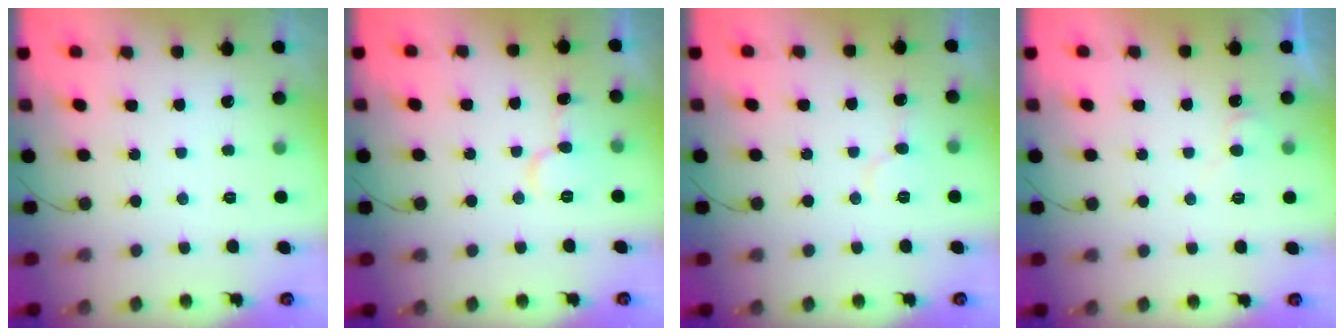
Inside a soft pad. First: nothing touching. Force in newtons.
{"total": 8.5, "press": 8.5, "slide": 0.7}
{"total": 5.7, "press": 5.7, "slide": 0.4}
{"total": 4.7, "press": 4.7, "slide": 0.6}